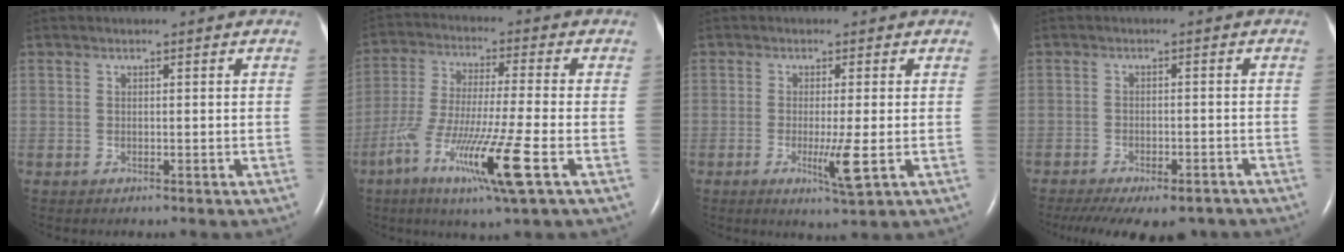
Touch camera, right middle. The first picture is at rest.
{"total": 13.7, "force": [-6.0, -0.1, 12.4], "torque": [-0.251, -0.029, -0.110]}
{"total": 4.5, "force": [-1.1, -0.2, 4.3], "torque": [-0.079, -0.013, -0.017]}
{"total": 14.8, "force": [-11.5, 5.6, 7.4], "torque": [-0.150, -0.017, -0.151]}